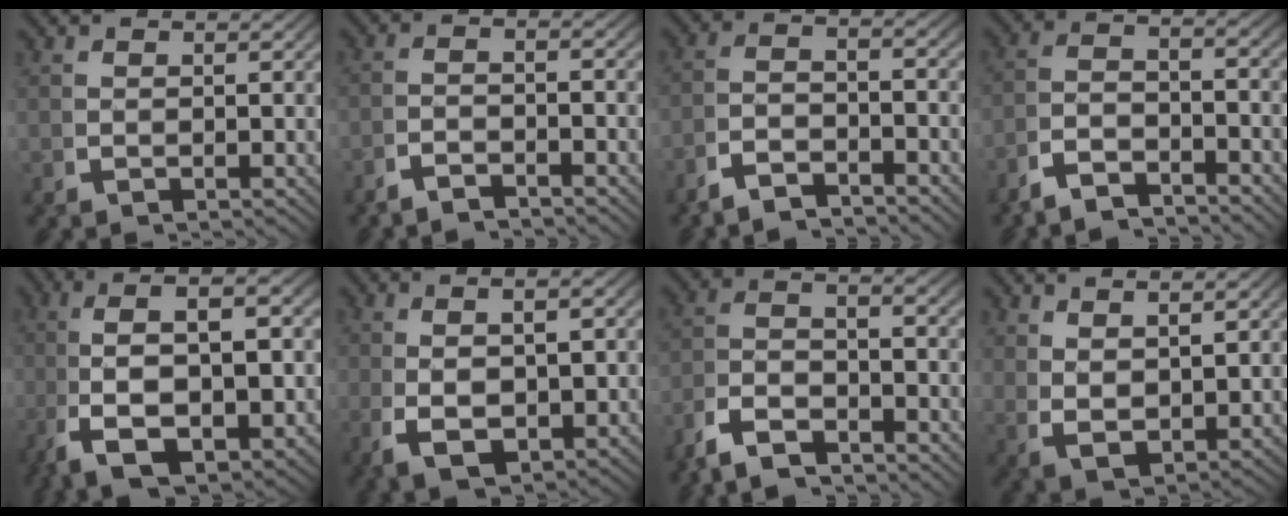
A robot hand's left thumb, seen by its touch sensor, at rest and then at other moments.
{"total": 2.3, "force": [-2.2, 0.3, 0.8], "torque": [-0.011, -0.003, -0.048]}
{"total": 3.3, "force": [-2.6, 1.0, 1.8], "torque": [-0.030, -0.009, -0.052]}
{"total": 4.1, "force": [-2.7, 1.7, 2.5], "torque": [-0.043, -0.012, -0.053]}
{"total": 10.5, "force": [-0.9, 5.1, 9.1], "torque": [-0.188, -0.018, 0.001]}
{"total": 6.3, "force": [-1.1, 3.6, 5.1], "torque": [-0.107, -0.022, 0.004]}
{"total": 5.4, "force": [-3.0, 2.8, 3.5], "torque": [-0.065, -0.013, -0.057]}
{"total": 4.0, "force": [1.1, 2.3, 3.1], "torque": [-0.075, -0.020, 0.042]}